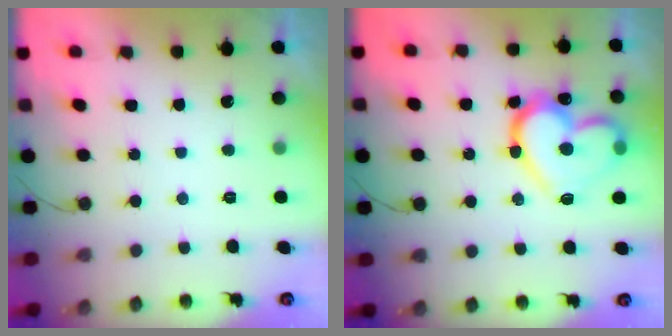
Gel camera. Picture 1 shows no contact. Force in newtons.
{"total": 20.7, "press": 20.7, "slide": 1.3}